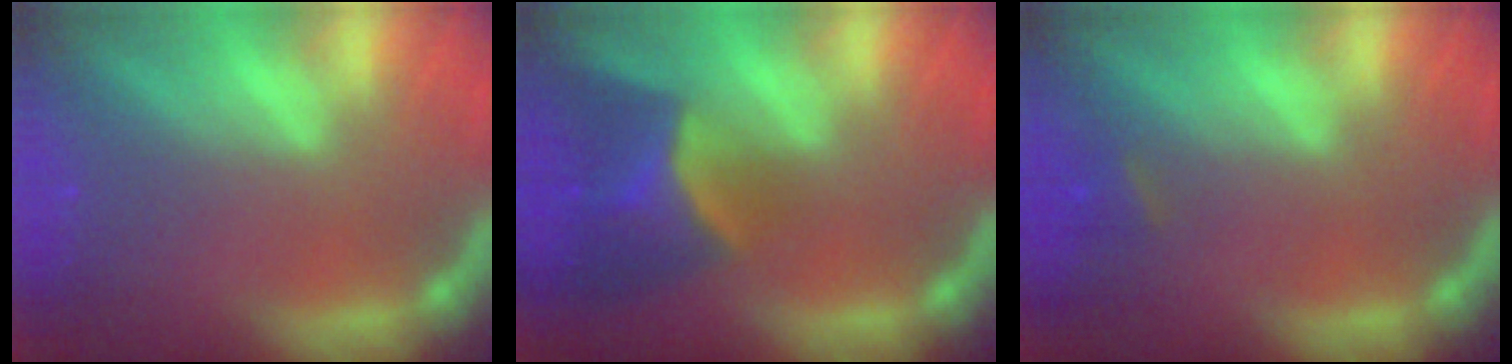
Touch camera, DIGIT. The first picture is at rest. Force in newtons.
{"total": 6.9}
{"total": 1.4}